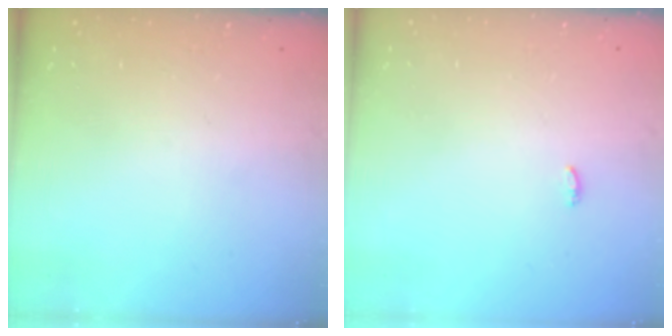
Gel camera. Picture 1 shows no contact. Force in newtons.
{"total": 3.4, "press": 3.3, "slide": 1.0}